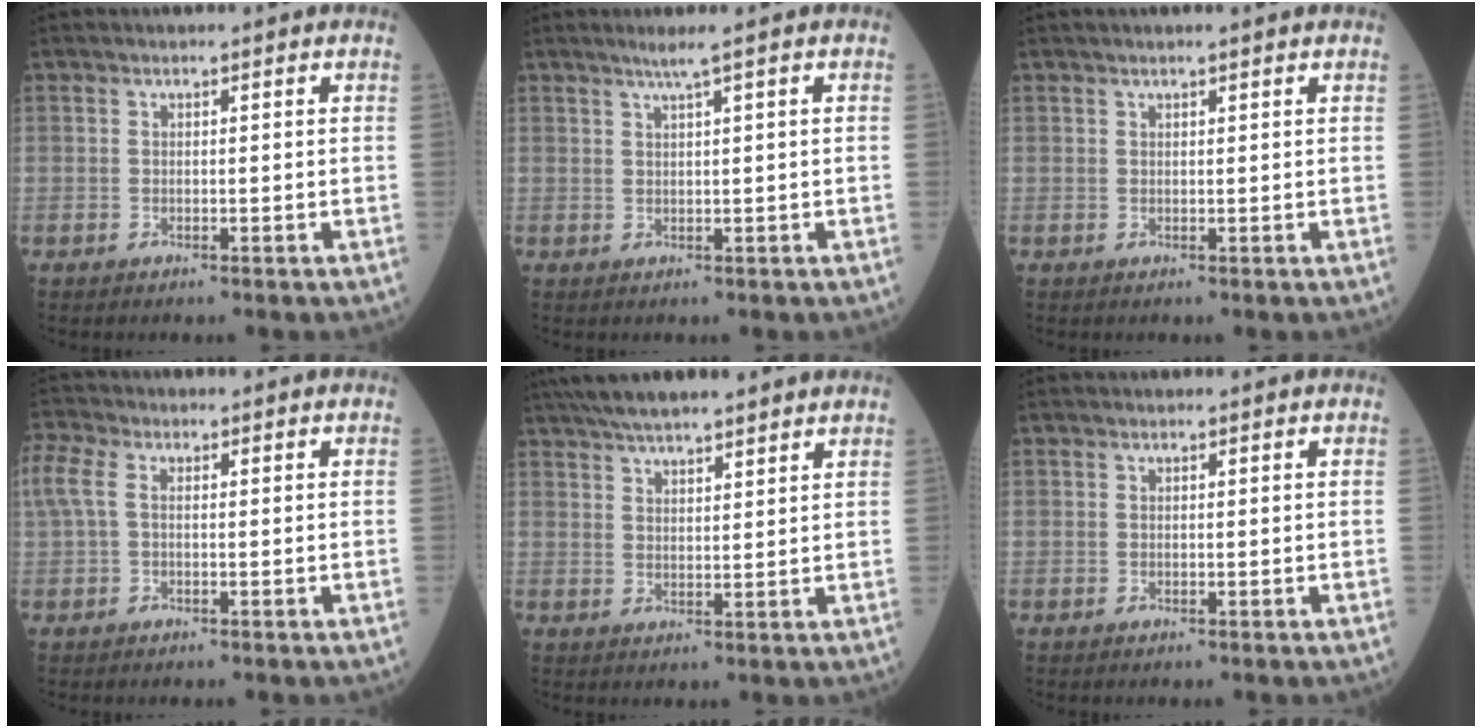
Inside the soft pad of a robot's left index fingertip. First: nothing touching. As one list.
[{"total": 2.0, "force": [1.3, -0.7, 1.3], "torque": [-0.031, -0.001, 0.031]}, {"total": 2.3, "force": [2.1, 0.0, 1.0], "torque": [-0.011, 0.018, 0.027]}, {"total": 4.9, "force": [1.1, 2.8, 3.9], "torque": [-0.120, 0.036, 0.022]}, {"total": 11.7, "force": [10.1, 1.5, 5.7], "torque": [-0.098, 0.034, 0.156]}, {"total": 0.0}]